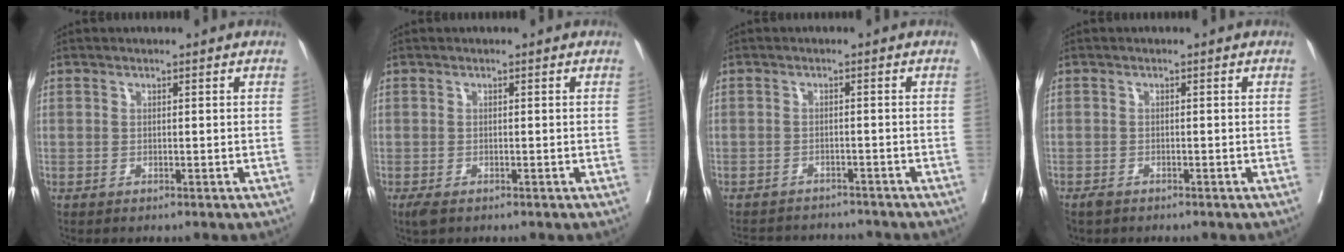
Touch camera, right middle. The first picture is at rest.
{"total": 2.0, "force": [-1.4, 0.8, 1.2], "torque": [-0.027, -0.007, -0.022]}
{"total": 8.9, "force": [-8.5, 1.9, 1.6], "torque": [-0.029, 0.008, -0.112]}
{"total": 1.0, "force": [-0.8, 0.5, 0.3], "torque": [-0.009, 0.000, -0.014]}